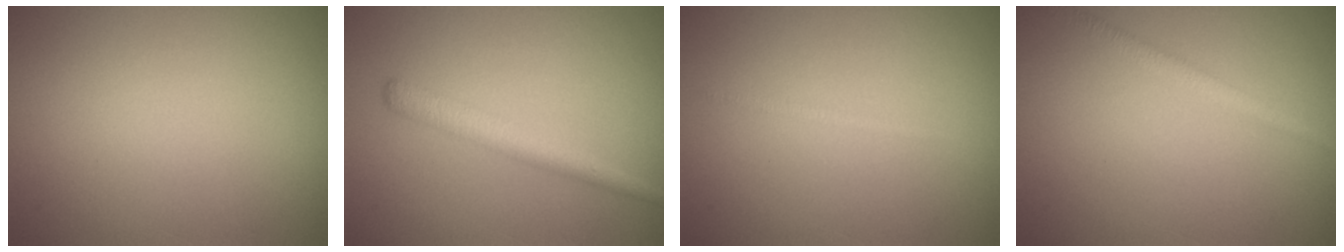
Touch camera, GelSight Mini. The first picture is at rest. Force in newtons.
{"total": 2.7, "press": 2.6, "slide": 0.1}
{"total": 0.6, "press": 0.6, "slide": 0.0}
{"total": 1.6, "press": 1.6, "slide": 0.1}